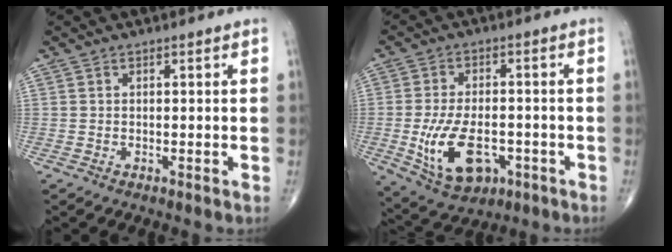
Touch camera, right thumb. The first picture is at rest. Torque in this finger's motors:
{"motor_torque": [-0.10, 1.07, 0.73, 0.49, 0.31]}